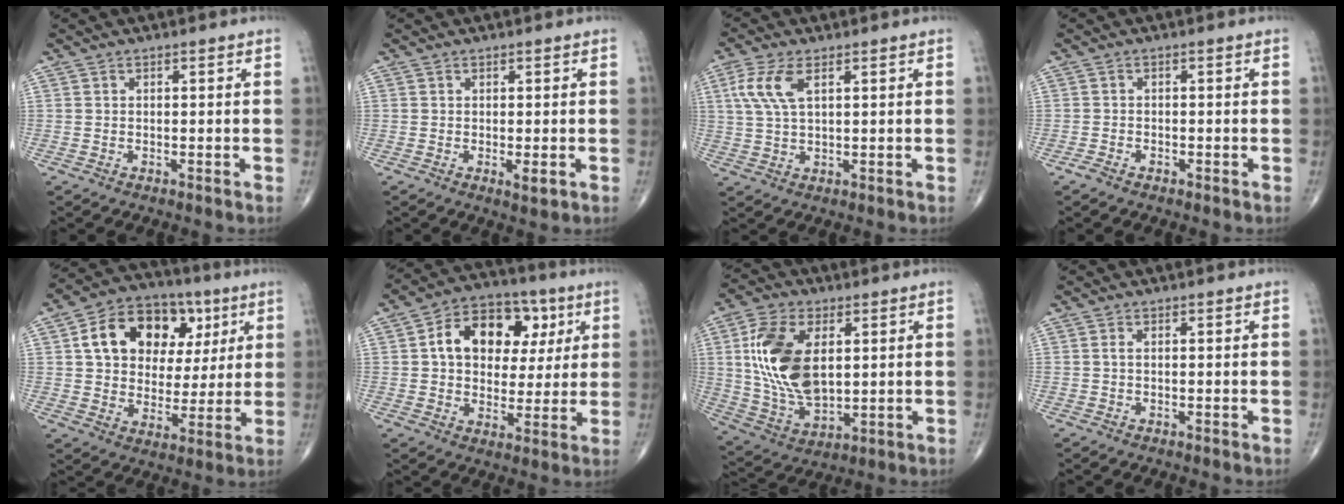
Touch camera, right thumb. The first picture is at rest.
{"total": 1.9, "force": [-0.4, 0.5, 1.8], "torque": [-0.027, -0.006, -0.004]}
{"total": 6.7, "force": [2.4, 2.9, 5.6], "torque": [-0.135, 0.005, 0.052]}
{"total": 1.4, "force": [-1.0, 0.7, 0.7], "torque": [-0.017, 0.003, -0.021]}
{"total": 17.9, "force": [5.6, 13.2, 10.8], "torque": [-0.138, 0.008, 0.089]}
{"total": 16.0, "force": [4.2, 11.3, 10.6], "torque": [-0.124, 0.012, 0.062]}
{"total": 17.0, "force": [3.3, 9.7, 13.6], "torque": [-0.254, -0.012, 0.068]}
{"total": 0.7, "force": [0.1, 0.4, 0.6], "torque": [-0.015, 0.000, 0.000]}